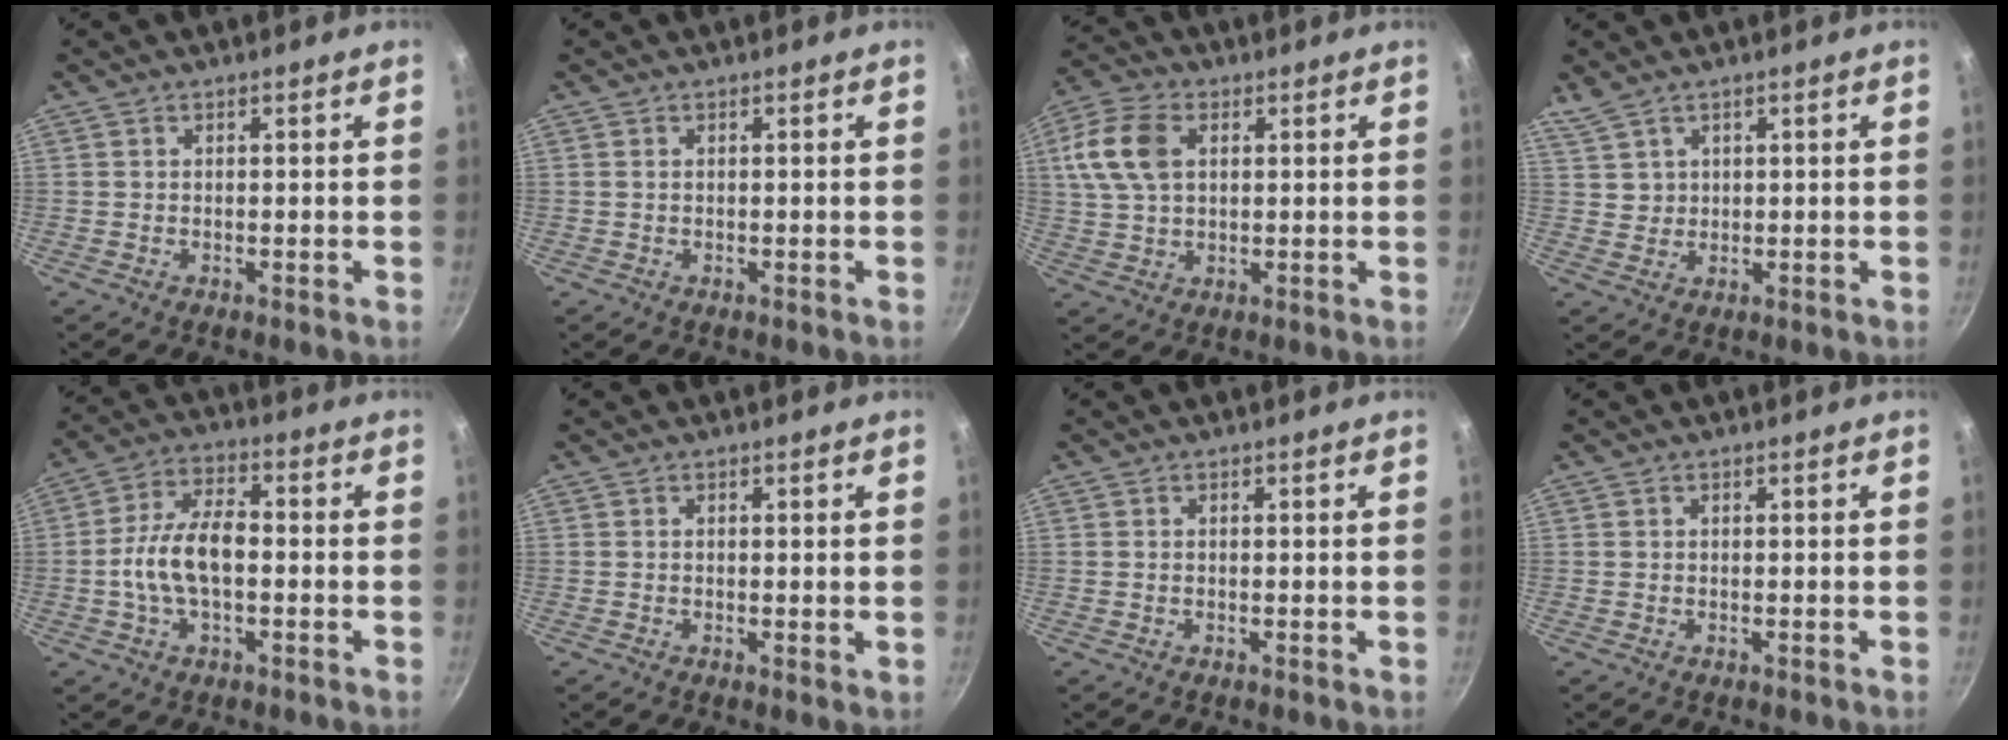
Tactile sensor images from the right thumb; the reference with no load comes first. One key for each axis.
{"total": 0.0}
{"total": 10.9, "fx": 2.8, "fy": 7.2, "fz": 7.8, "tx": -0.150, "ty": 0.011, "tz": 0.046}
{"total": 3.6, "fx": 2.8, "fy": 1.7, "fz": 1.4, "tx": -0.025, "ty": -0.001, "tz": 0.067}
{"total": 10.9, "fx": -1.3, "fy": 5.7, "fz": 9.1, "tx": -0.160, "ty": 0.035, "tz": -0.032}
{"total": 0.8, "fx": 0.2, "fy": 0.2, "fz": 0.7, "tx": -0.011, "ty": -0.002, "tz": 0.000}
{"total": 0.0}
{"total": 0.0}